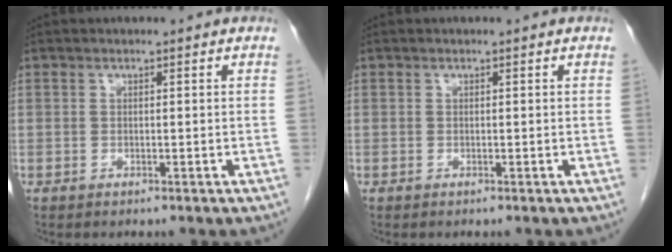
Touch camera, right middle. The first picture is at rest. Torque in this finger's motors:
{"motor_torque": [0.32, -0.23, 0.04, 0.01]}